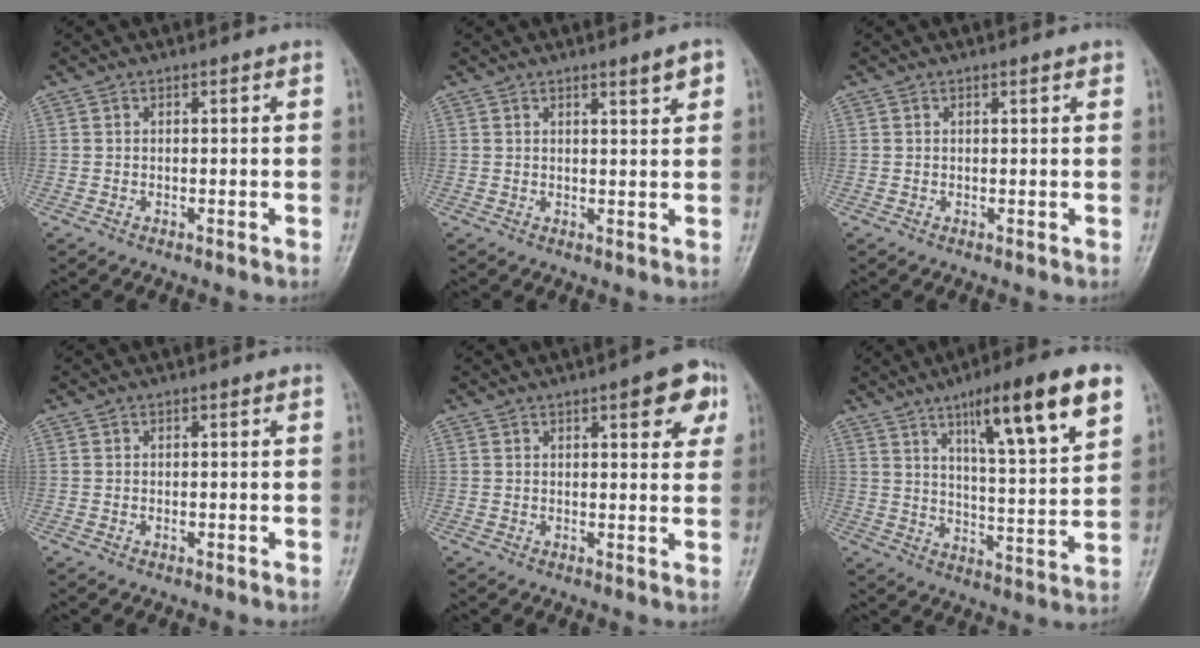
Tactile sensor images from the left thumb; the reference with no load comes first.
{"total": 3.0, "force": [1.8, 0.5, 2.3], "torque": [-0.028, -0.012, 0.026]}
{"total": 1.0, "force": [0.6, 0.2, 0.7], "torque": [-0.009, 0.000, 0.006]}
{"total": 0.6, "force": [-0.2, 0.5, 0.4], "torque": [-0.004, 0.000, -0.003]}
{"total": 7.2, "force": [3.3, 2.6, 5.8], "torque": [-0.043, -0.007, 0.034]}
{"total": 17.7, "force": [9.6, 3.2, 14.5], "torque": [-0.205, -0.036, 0.149]}